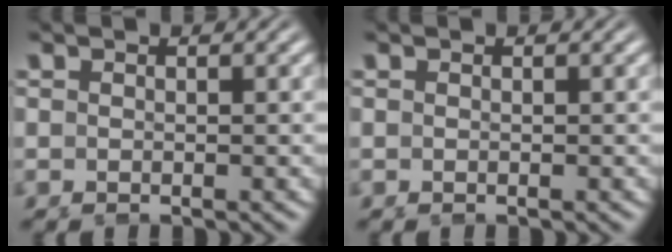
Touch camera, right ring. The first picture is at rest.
{"total": 0.0}